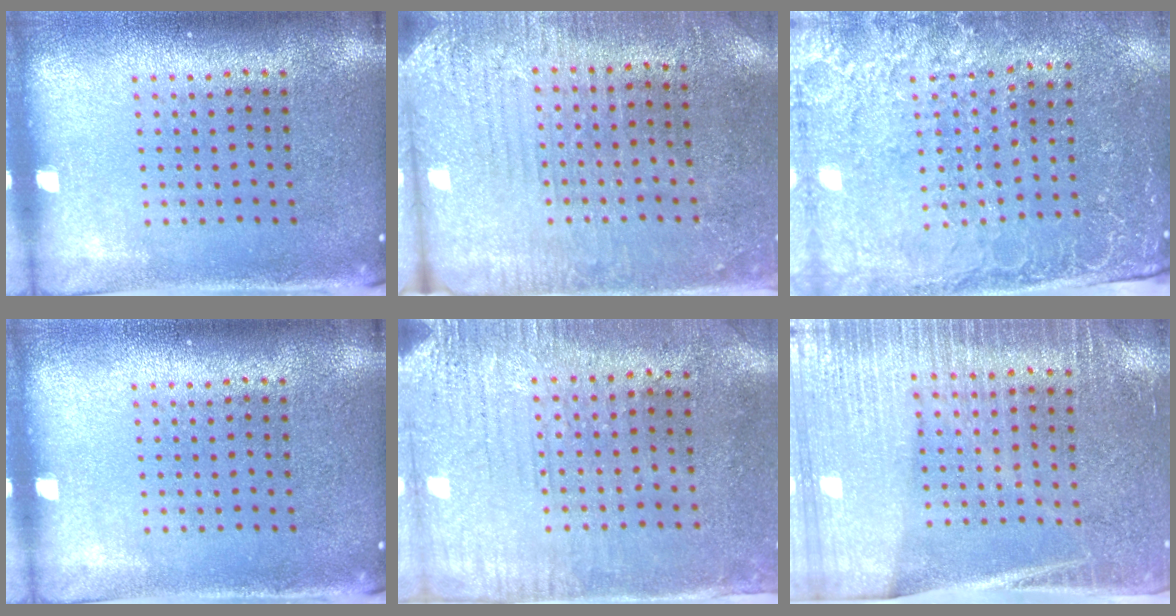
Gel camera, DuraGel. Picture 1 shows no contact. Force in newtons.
{"total": 3.0, "press": 2.8, "slide": 1.1}
{"total": 2.9, "press": 2.8, "slide": 0.8}
{"total": 0.0}
{"total": 3.1, "press": 2.5, "slide": 1.9}
{"total": 3.5, "press": 3.1, "slide": 1.7}